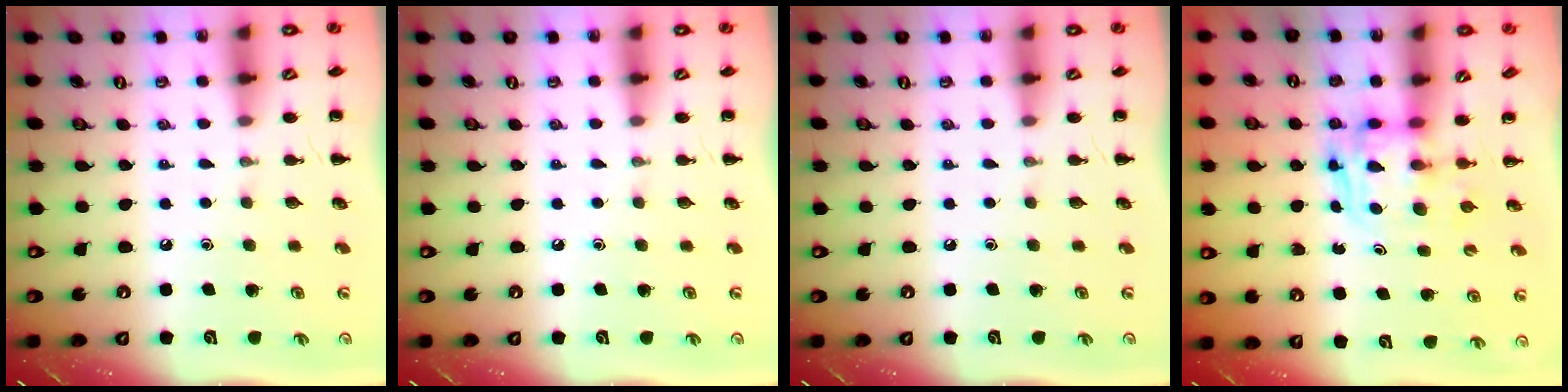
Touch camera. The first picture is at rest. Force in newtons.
{"total": 0.0}
{"total": 0.0}
{"total": 2.7, "press": 2.7, "slide": 0.2}